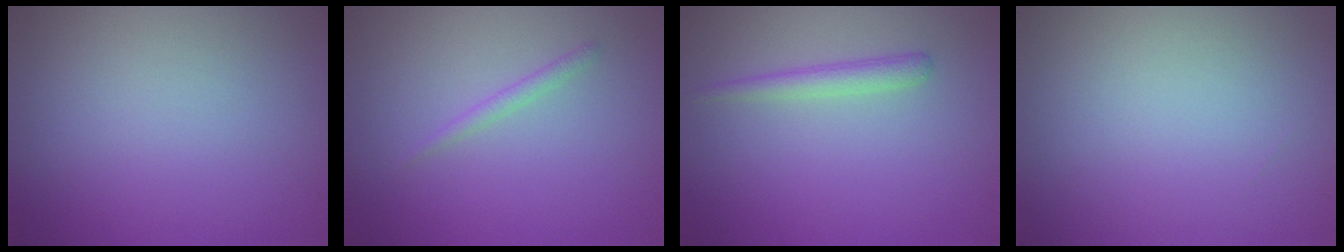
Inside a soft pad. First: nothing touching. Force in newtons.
{"total": 0.8, "press": 0.8, "slide": 0.0}
{"total": 1.5, "press": 1.5, "slide": 0.1}
{"total": 0.0}